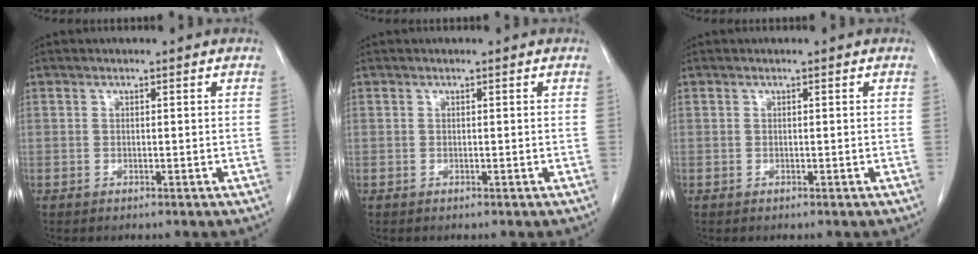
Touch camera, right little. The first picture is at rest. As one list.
[{"total": 0.0}, {"total": 0.0}]